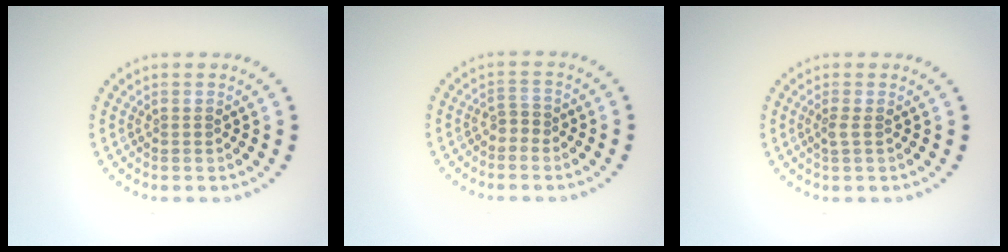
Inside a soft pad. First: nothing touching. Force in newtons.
{"total": 1.2, "press": 0.9, "slide": 0.9}
{"total": 0.9, "press": 0.7, "slide": 0.5}